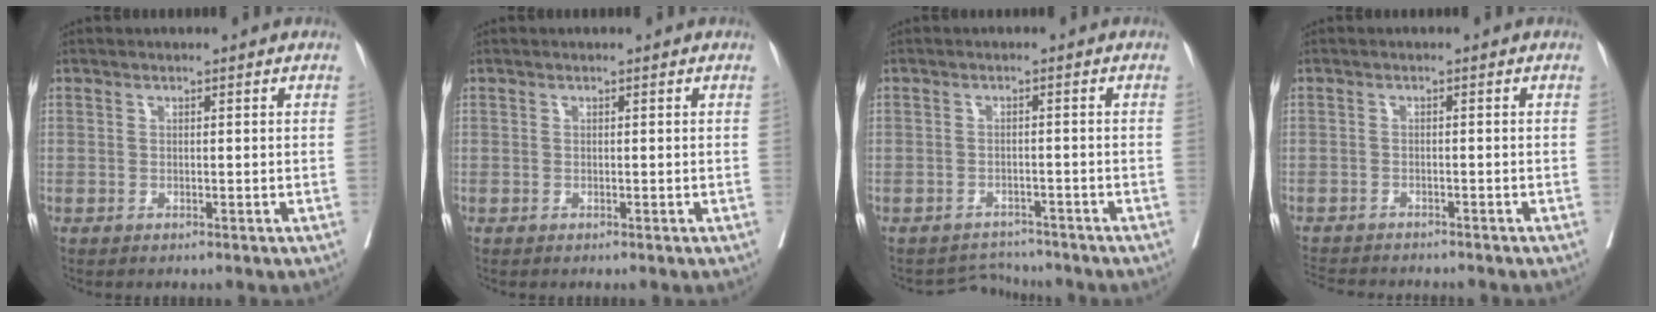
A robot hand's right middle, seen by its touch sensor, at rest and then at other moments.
{"total": 0.0}
{"total": 3.3, "force": [-3.0, 0.4, -1.2], "torque": [0.020, 0.005, -0.044]}
{"total": 7.7, "force": [-7.2, 1.4, 2.4], "torque": [-0.035, -0.007, -0.106]}